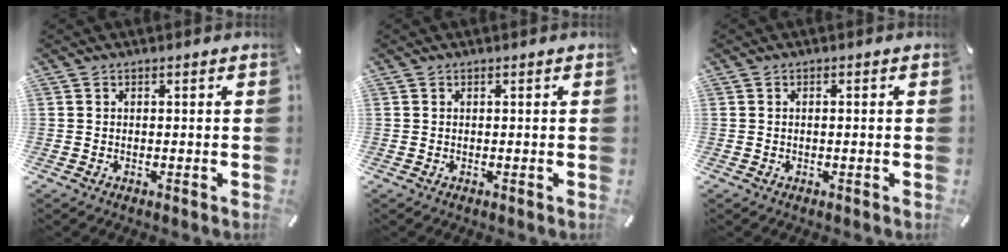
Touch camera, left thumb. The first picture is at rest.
{"total": 0.0}
{"total": 0.8, "force": [-0.2, 0.2, 0.7], "torque": [-0.012, -0.001, -0.003]}